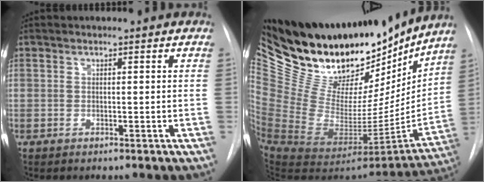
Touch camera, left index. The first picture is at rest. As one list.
[{"total": 30.0, "force": [26.0, 10.2, 10.9], "torque": [-0.202, -0.017, 0.414]}]